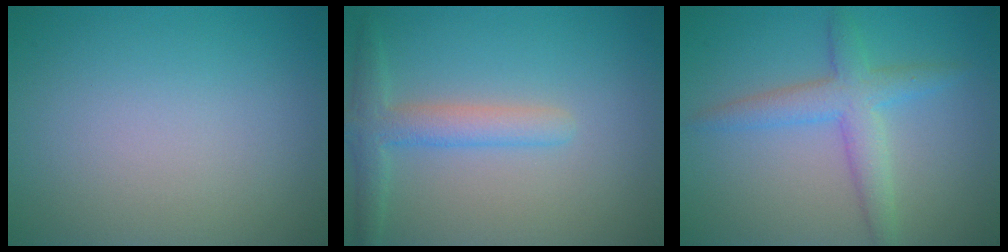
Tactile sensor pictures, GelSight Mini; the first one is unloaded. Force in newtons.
{"total": 3.1, "press": 3.1, "slide": 0.1}
{"total": 3.6, "press": 3.6, "slide": 0.2}